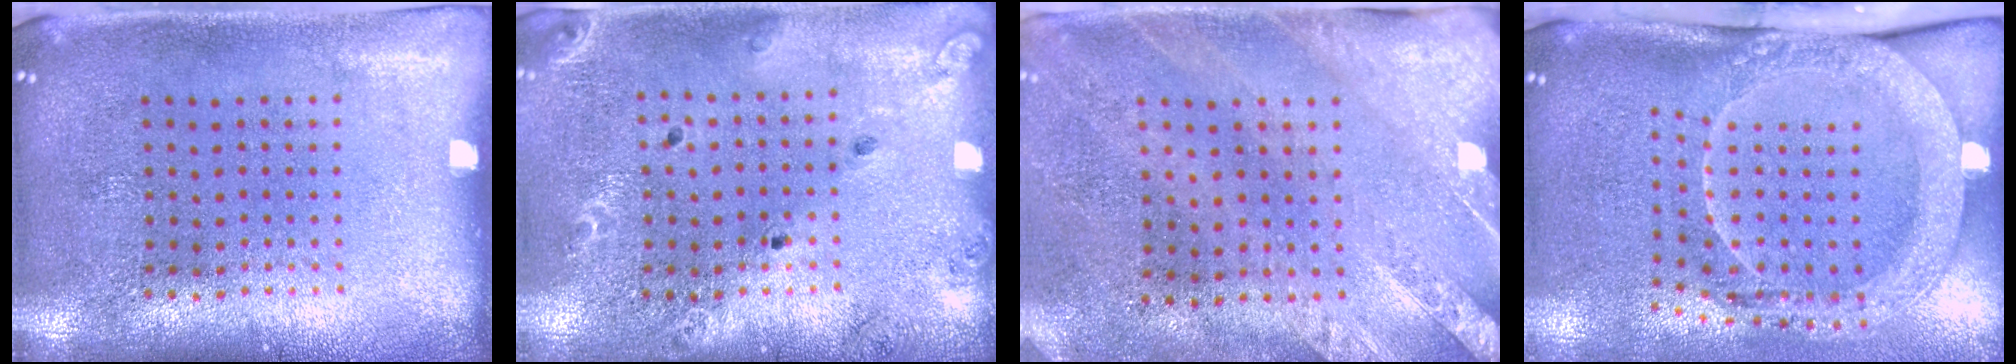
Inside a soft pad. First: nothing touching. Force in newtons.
{"total": 1.4, "press": 1.4, "slide": 0.1}
{"total": 2.5, "press": 2.1, "slide": 1.4}
{"total": 2.2, "press": 2.1, "slide": 0.7}